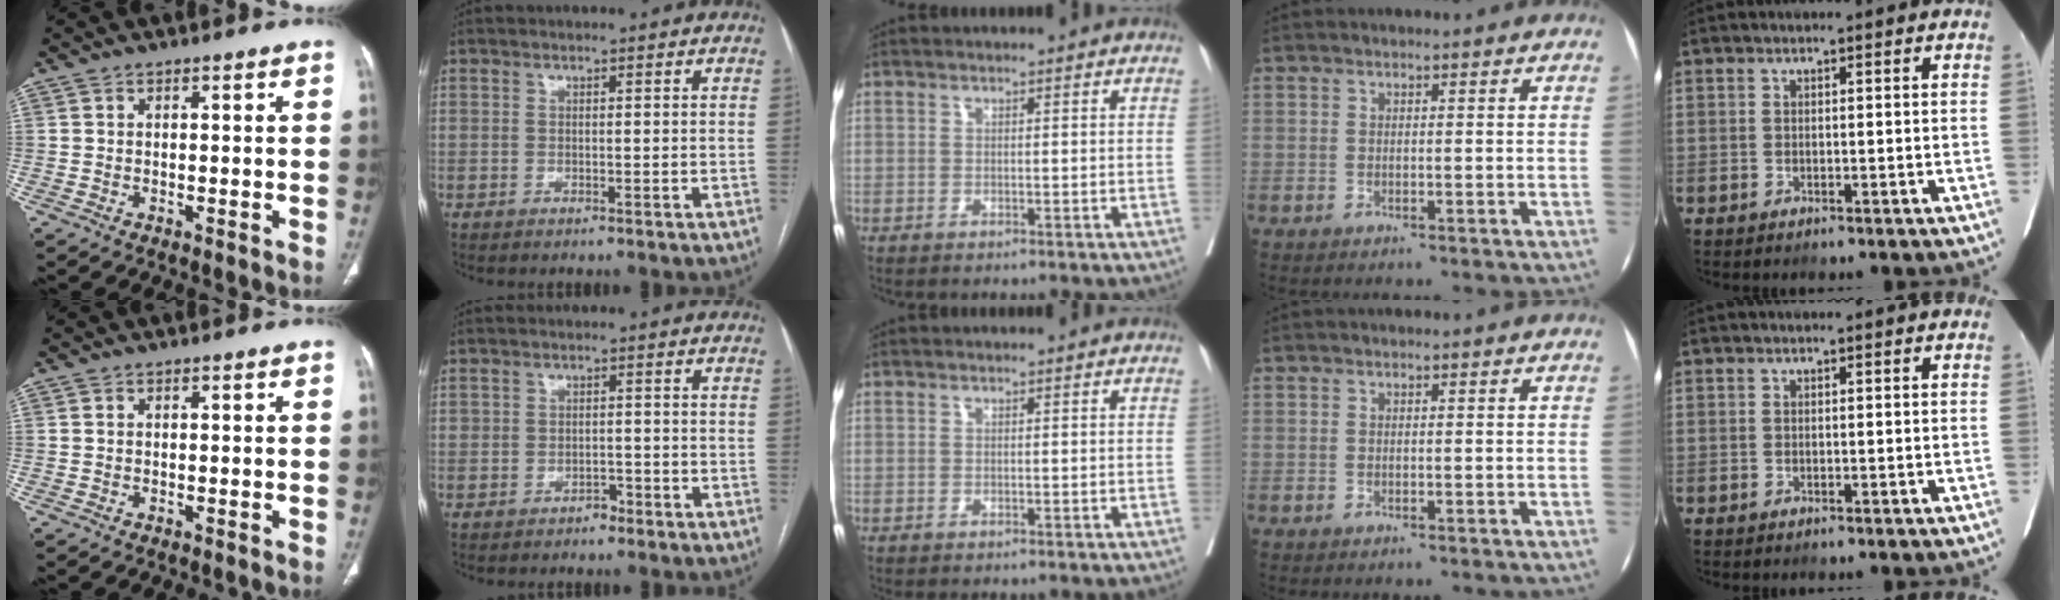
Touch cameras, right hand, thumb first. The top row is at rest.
{"index": {"total": 1.6, "force": [-1.1, 1.0, 0.5], "torque": [-0.009, 0.003, -0.018]}}